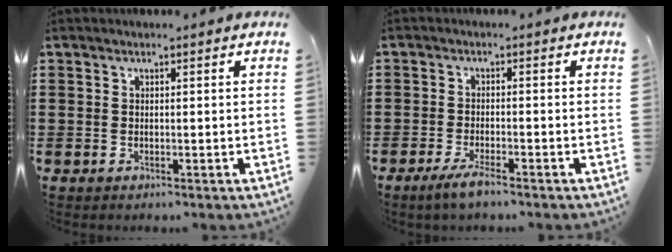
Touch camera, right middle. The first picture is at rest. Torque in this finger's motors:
{"motor_torque": [2.14, 0.00, 0.03, 0.08]}